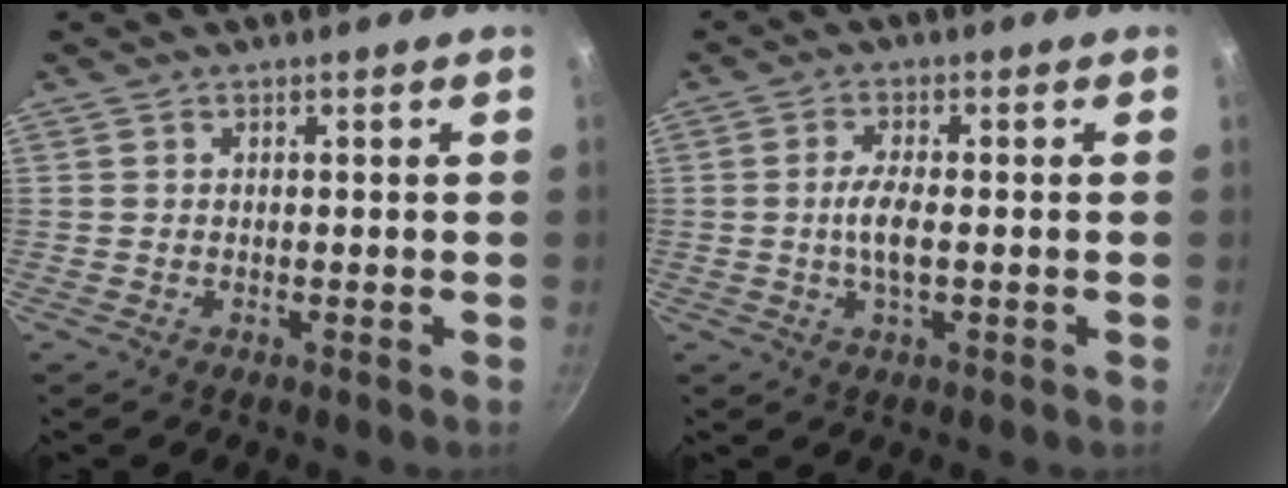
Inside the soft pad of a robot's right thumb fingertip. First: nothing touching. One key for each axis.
{"total": 4.7, "fx": -0.5, "fy": 1.5, "fz": 4.4, "tx": -0.094, "ty": 0.003, "tz": -0.013}